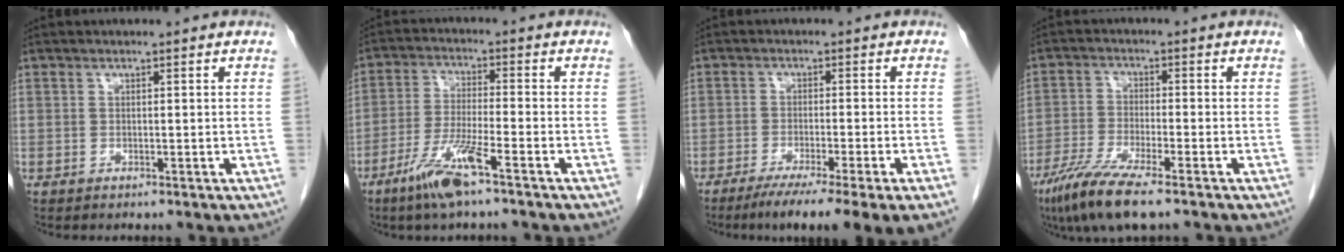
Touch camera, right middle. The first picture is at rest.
{"total": 8.0, "force": [-5.0, 0.2, 6.2], "torque": [-0.131, -0.013, -0.097]}
{"total": 11.4, "force": [-7.9, -0.5, 8.2], "torque": [-0.104, -0.024, -0.117]}
{"total": 8.5, "force": [-5.9, 0.7, 6.0], "torque": [-0.122, -0.024, -0.111]}